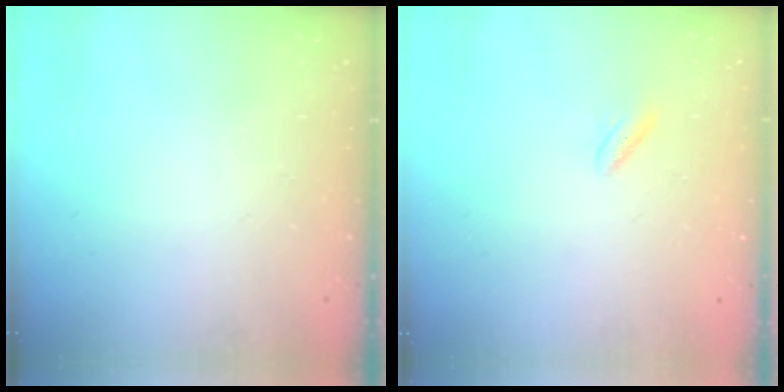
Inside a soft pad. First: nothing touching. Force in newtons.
{"total": 1.3, "press": 1.2, "slide": 0.5}